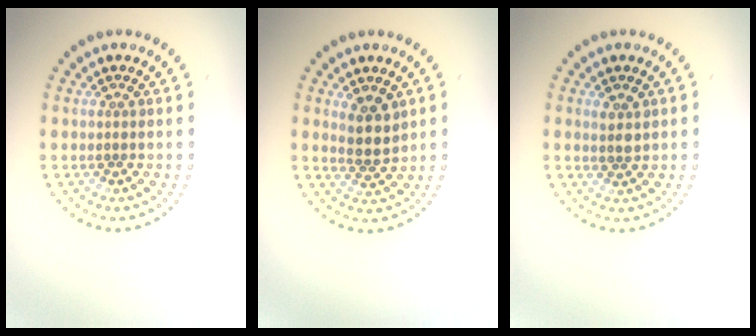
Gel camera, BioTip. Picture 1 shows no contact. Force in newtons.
{"total": 2.5, "press": 2.3, "slide": 1.1}
{"total": 1.5, "press": 1.3, "slide": 0.7}